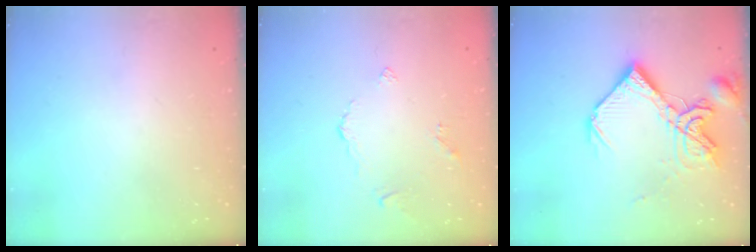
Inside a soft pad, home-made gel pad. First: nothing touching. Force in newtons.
{"total": 2.6, "press": 2.6, "slide": 0.5}
{"total": 15.0, "press": 14.9, "slide": 1.3}